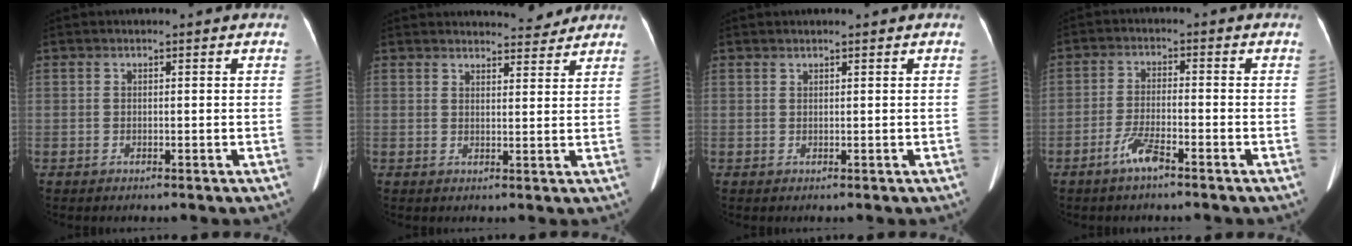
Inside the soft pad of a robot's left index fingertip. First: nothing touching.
{"total": 6.5, "force": [6.2, 1.3, 1.3], "torque": [-0.009, -0.003, 0.069]}
{"total": 0.6, "force": [0.6, 0.1, 0.1], "torque": [-0.007, 0.009, 0.013]}
{"total": 4.4, "force": [-3.1, 0.3, 3.2], "torque": [-0.069, -0.007, -0.060]}